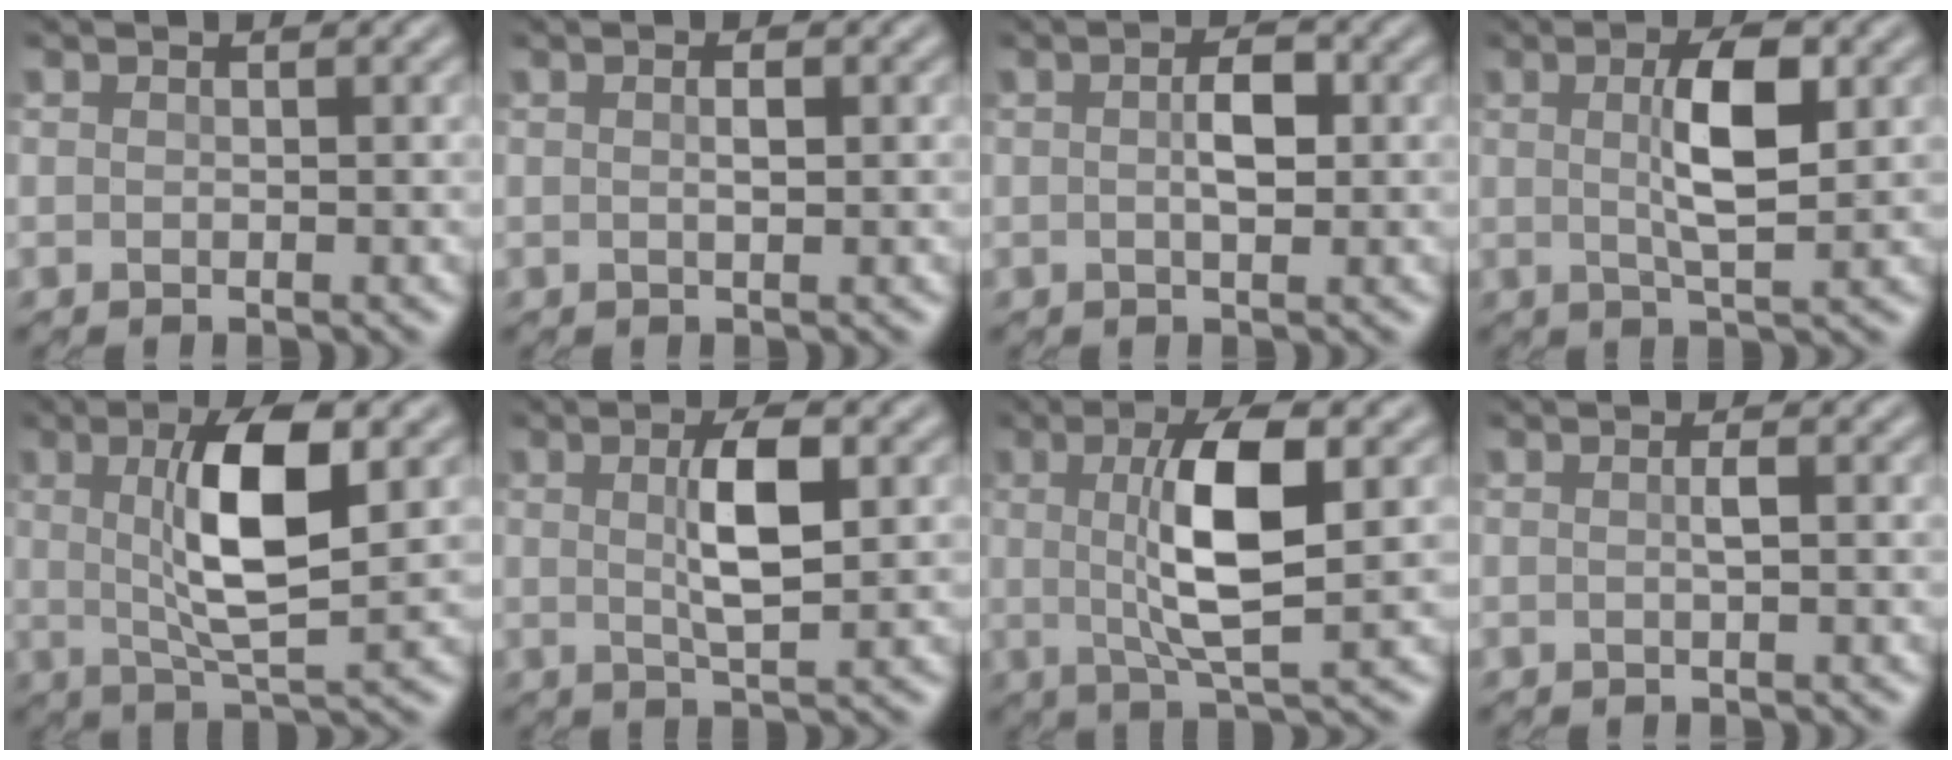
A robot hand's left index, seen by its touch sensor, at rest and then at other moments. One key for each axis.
{"total": 1.1, "fx": 0.1, "fy": 0.1, "fz": 1.0, "tx": -0.022, "ty": 0.003, "tz": 0.004}
{"total": 2.5, "fx": 0.2, "fy": 1.0, "fz": 2.3, "tx": -0.050, "ty": 0.006, "tz": 0.004}
{"total": 4.4, "fx": 0.9, "fy": 0.9, "fz": 4.2, "tx": -0.088, "ty": 0.006, "tz": 0.017}
{"total": 7.0, "fx": 1.4, "fy": 1.6, "fz": 6.6, "tx": -0.122, "ty": 0.005, "tz": 0.025}
{"total": 4.0, "fx": 0.8, "fy": 0.8, "fz": 3.9, "tx": -0.082, "ty": 0.005, "tz": 0.016}
{"total": 6.8, "fx": 0.9, "fy": 1.4, "fz": 6.6, "tx": -0.124, "ty": 0.006, "tz": 0.014}
{"total": 0.9, "fx": 0.0, "fy": 0.0, "fz": 0.9, "tx": -0.024, "ty": 0.003, "tz": 0.003}